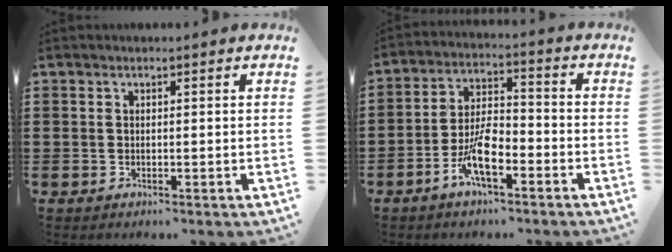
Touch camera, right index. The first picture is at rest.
{"total": 7.8, "force": [-4.1, 2.6, 6.1], "torque": [-0.138, -0.004, -0.078]}